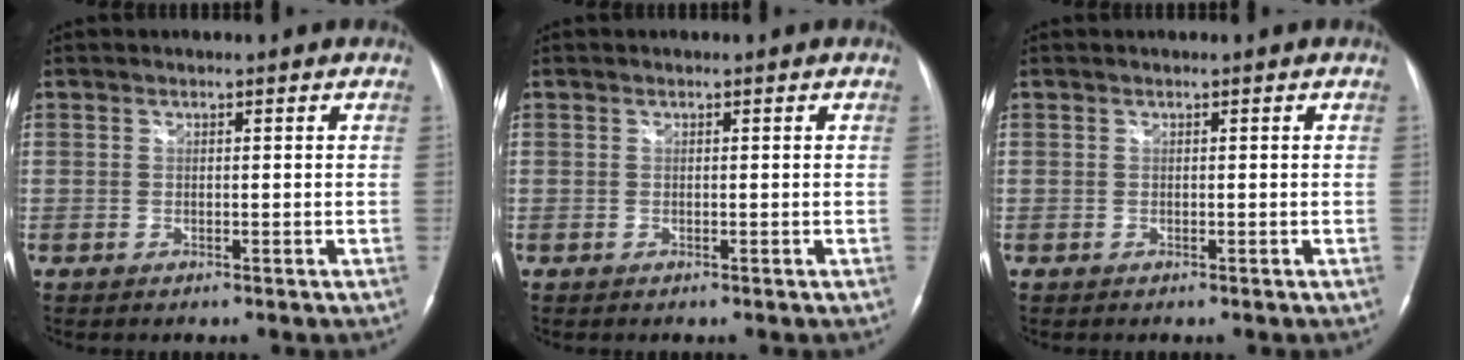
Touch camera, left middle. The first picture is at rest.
{"total": 0.0}
{"total": 0.0}